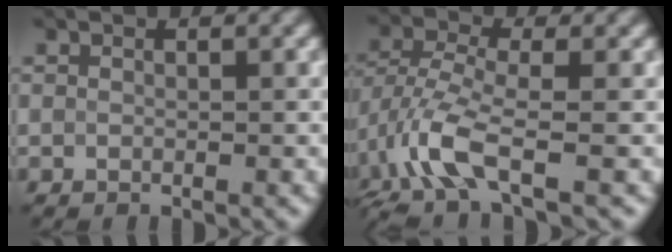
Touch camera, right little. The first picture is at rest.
{"total": 6.2, "force": [-2.7, 2.2, 5.1], "torque": [-0.122, -0.004, -0.067]}